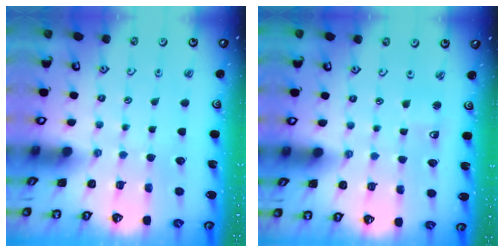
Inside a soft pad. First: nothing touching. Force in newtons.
{"total": 2.8, "press": 2.7, "slide": 0.7}